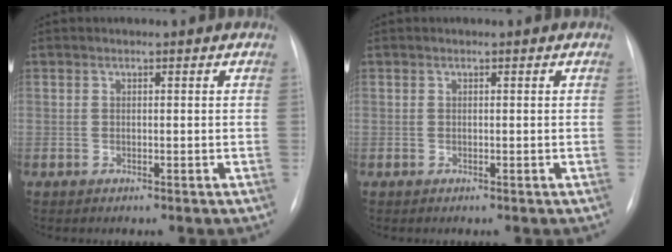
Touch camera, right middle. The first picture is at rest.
{"total": 0.0}